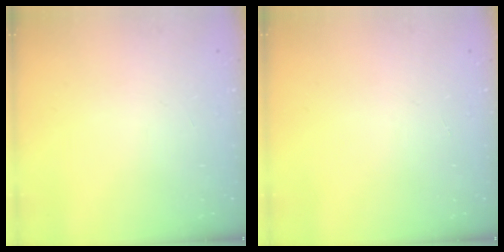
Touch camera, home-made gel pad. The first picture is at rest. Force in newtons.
{"total": 0.0}